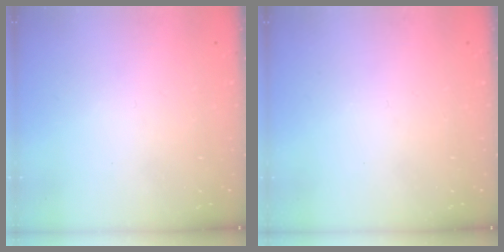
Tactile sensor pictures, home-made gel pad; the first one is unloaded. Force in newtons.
{"total": 0.0}